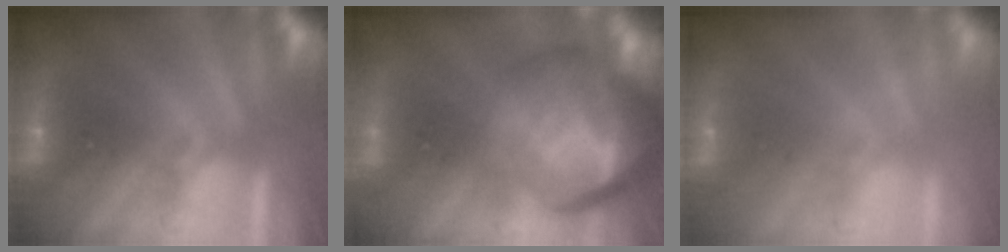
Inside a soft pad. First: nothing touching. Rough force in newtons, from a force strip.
{"total": 7.1}
{"total": 2.2}